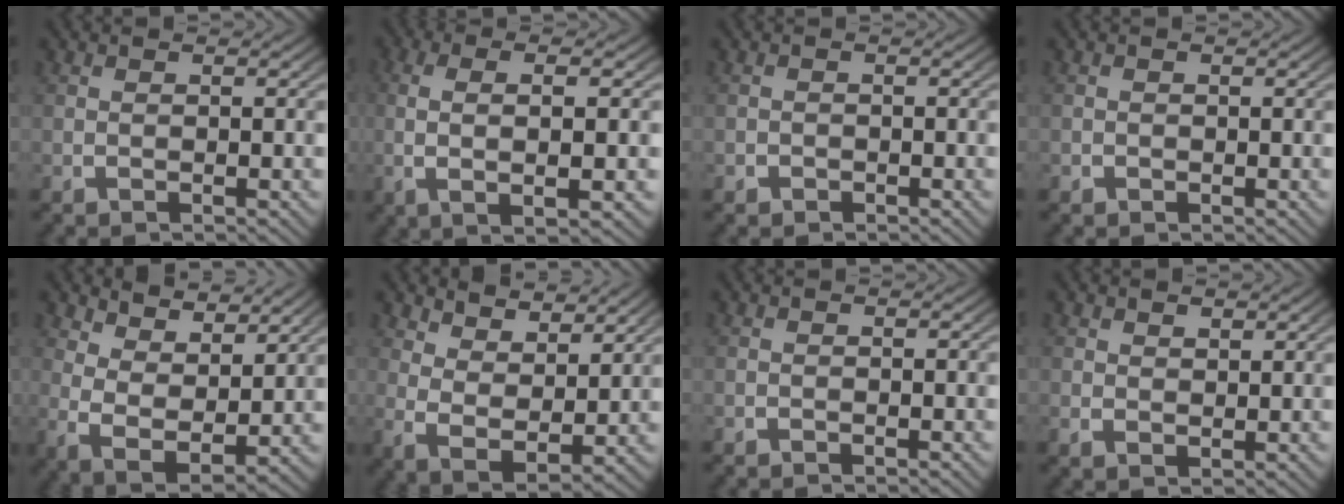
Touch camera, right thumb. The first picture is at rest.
{"total": 6.5, "force": [0.4, 2.2, 6.1], "torque": [-0.119, 0.002, 0.011]}
{"total": 0.9, "force": [-0.7, 0.6, 0.0], "torque": [0.000, -0.005, -0.013]}
{"total": 0.7, "force": [-0.3, 0.6, 0.1], "torque": [0.000, -0.004, -0.006]}
{"total": 6.0, "force": [0.5, 4.3, 4.2], "torque": [-0.107, -0.046, 0.032]}
{"total": 5.2, "force": [1.1, 3.6, 3.6], "torque": [-0.087, -0.037, 0.040]}
{"total": 0.0}
{"total": 1.4, "force": [1.2, 0.6, 0.4], "torque": [-0.003, -0.004, 0.028]}